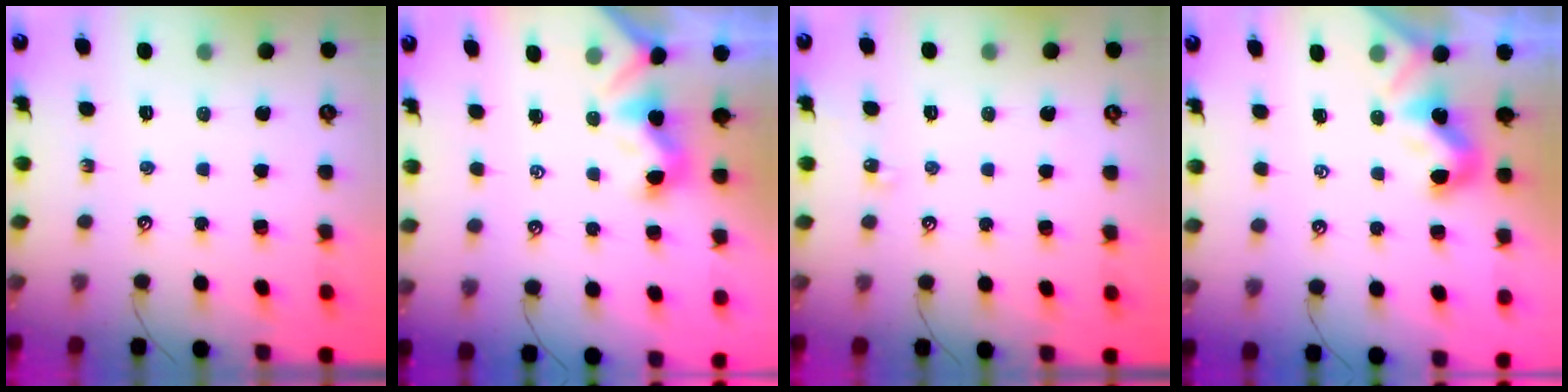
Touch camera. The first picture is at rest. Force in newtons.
{"total": 1.4, "press": 1.3, "slide": 0.5}
{"total": 3.3, "press": 3.3, "slide": 0.5}
{"total": 1.8, "press": 1.8, "slide": 0.5}